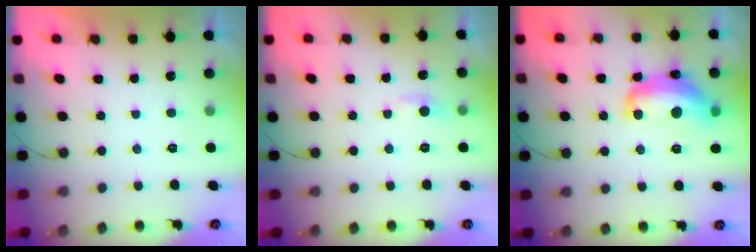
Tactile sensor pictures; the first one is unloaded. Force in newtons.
{"total": 4.3, "press": 4.2, "slide": 0.6}
{"total": 14.3, "press": 14.3, "slide": 1.3}